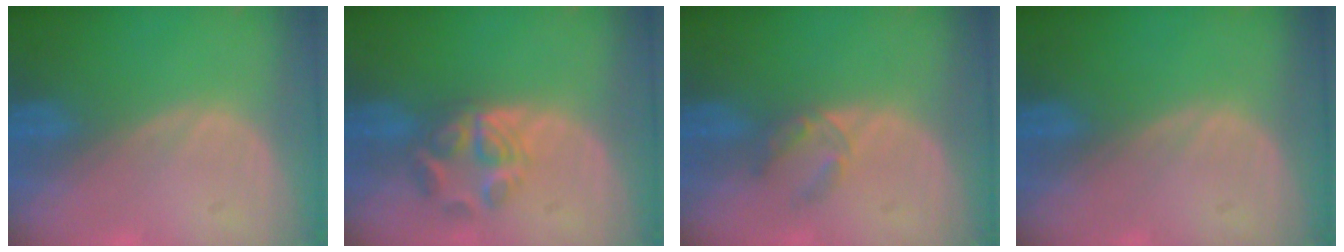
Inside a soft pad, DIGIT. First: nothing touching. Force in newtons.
{"total": 5.7, "press": 4.8, "slide": 3.2}
{"total": 2.9, "press": 2.7, "slide": 1.0}
{"total": 0.0}